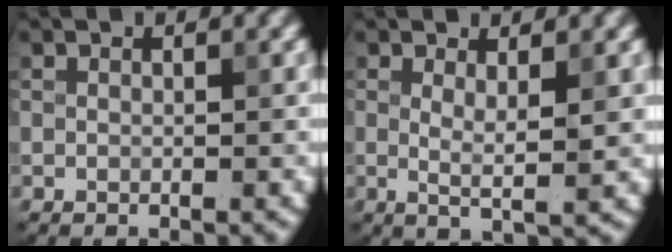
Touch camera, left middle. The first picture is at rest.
{"total": 2.3, "force": [0.5, 0.3, 2.3], "torque": [-0.039, -0.011, 0.008]}